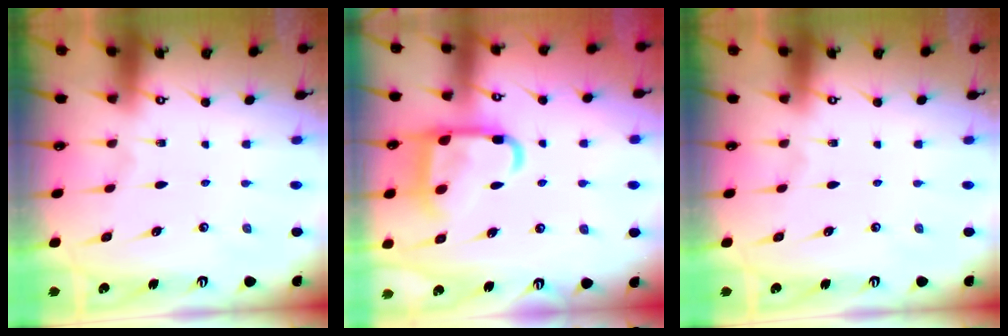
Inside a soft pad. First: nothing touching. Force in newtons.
{"total": 14.5, "press": 14.5, "slide": 1.4}
{"total": 0.0}